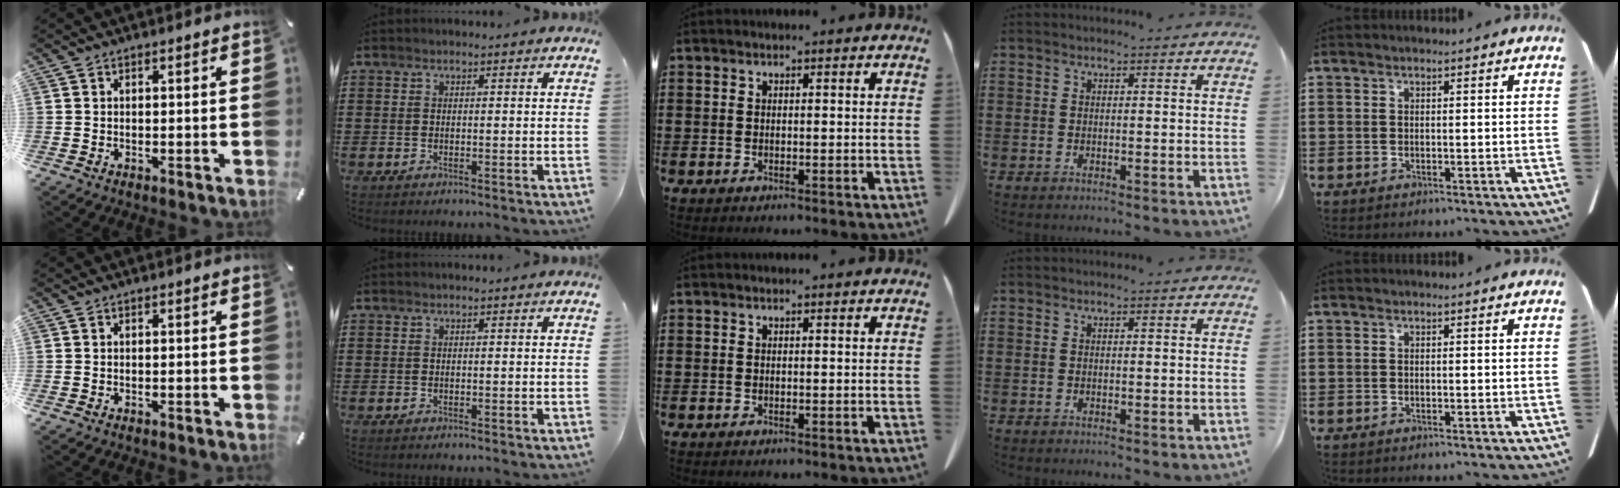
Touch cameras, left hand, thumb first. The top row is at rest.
{}